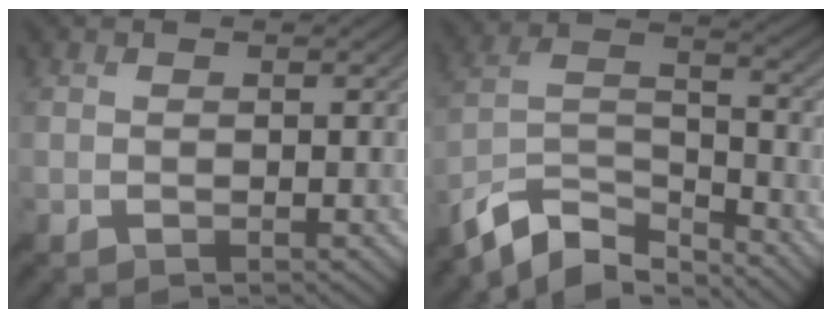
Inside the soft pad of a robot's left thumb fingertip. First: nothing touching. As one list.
[{"total": 10.3, "force": [-8.6, 3.2, 4.8], "torque": [-0.100, 0.001, -0.174]}]